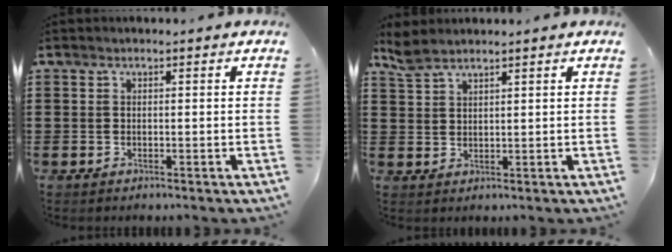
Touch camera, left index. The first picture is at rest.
{"total": 2.8, "force": [2.4, 0.7, 1.2], "torque": [-0.030, 0.002, 0.047]}